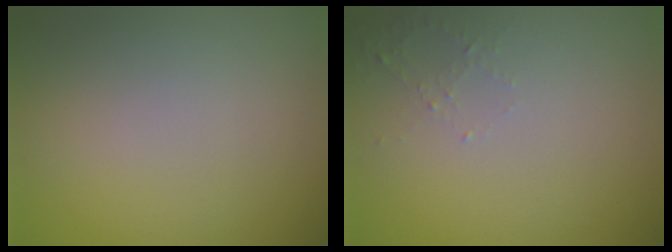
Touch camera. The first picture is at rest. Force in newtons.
{"total": 1.1, "press": 1.0, "slide": 0.4}